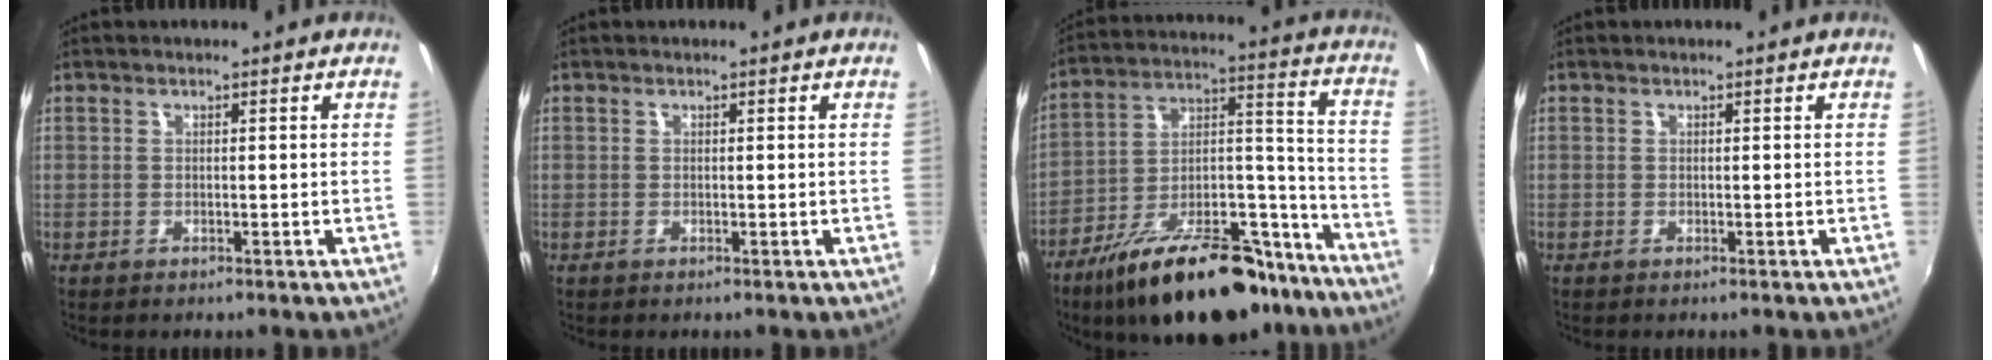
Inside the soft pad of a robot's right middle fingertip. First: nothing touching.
{"total": 0.0}
{"total": 26.8, "force": [-18.9, 10.4, 15.8], "torque": [-0.238, 0.021, -0.276]}
{"total": 0.0}